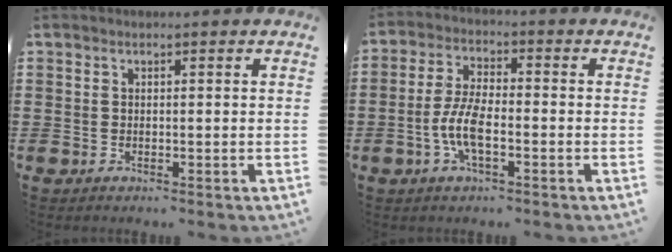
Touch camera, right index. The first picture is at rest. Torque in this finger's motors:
{"motor_torque": [0.80, 0.77, 0.14, 0.15]}